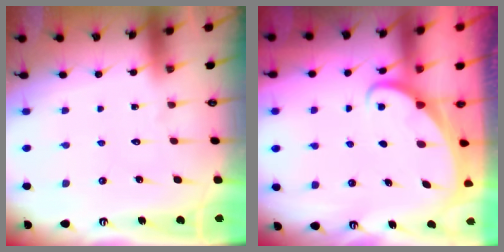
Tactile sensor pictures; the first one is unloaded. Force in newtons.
{"total": 1.6, "press": 1.6, "slide": 0.1}